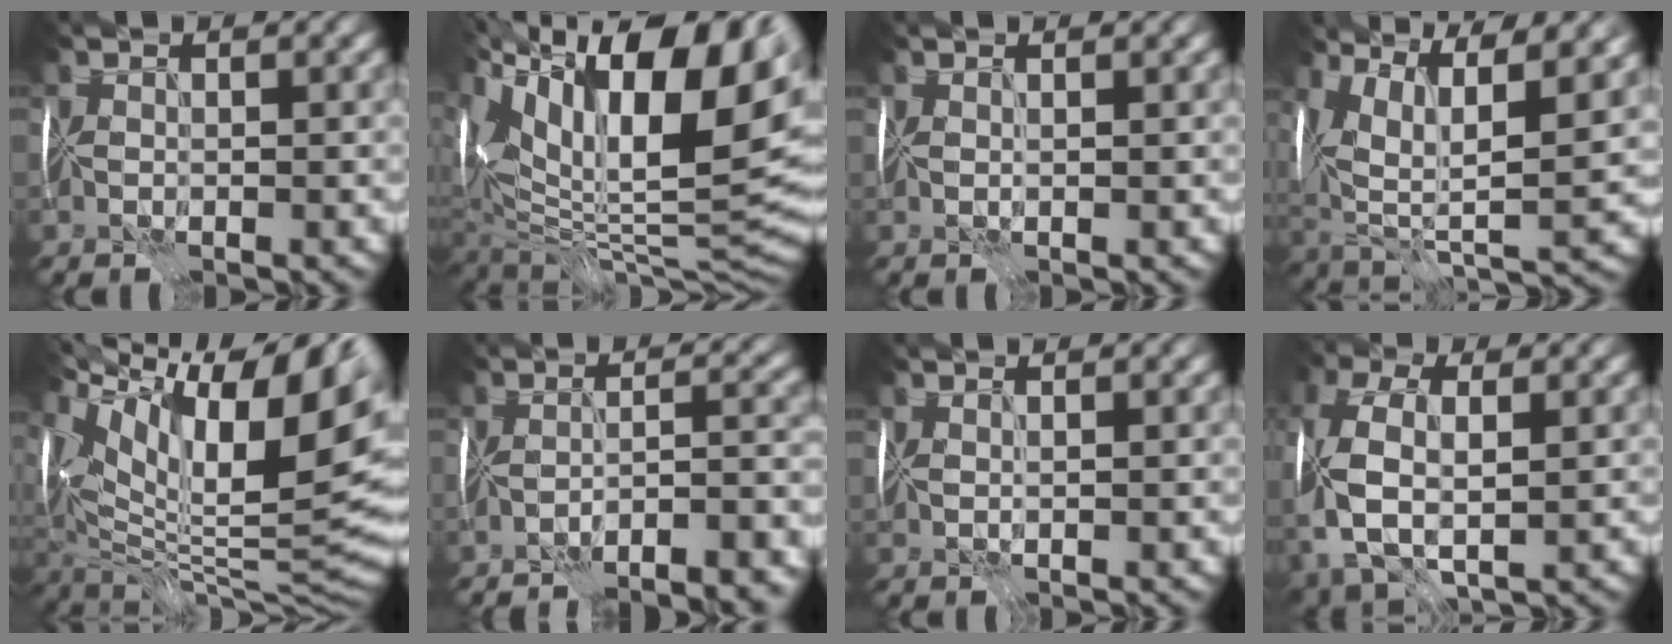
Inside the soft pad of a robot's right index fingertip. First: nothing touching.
{"total": 17.1, "force": [6.2, 6.9, 14.4], "torque": [-0.210, 0.030, 0.108]}
{"total": 0.8, "force": [0.5, -0.5, 0.1], "torque": [-0.007, 0.001, 0.013]}
{"total": 11.9, "force": [5.0, 4.8, 9.7], "torque": [-0.181, 0.004, 0.101]}
{"total": 16.5, "force": [5.0, 5.6, 14.7], "torque": [-0.232, 0.017, 0.097]}
{"total": 8.2, "force": [-7.3, 0.6, 3.7], "torque": [-0.040, 0.007, -0.088]}
{"total": 0.8, "force": [0.5, -0.5, 0.2], "torque": [-0.008, 0.000, 0.015]}
{"total": 8.3, "force": [-1.9, 4.5, 6.6], "torque": [-0.175, -0.014, -0.030]}